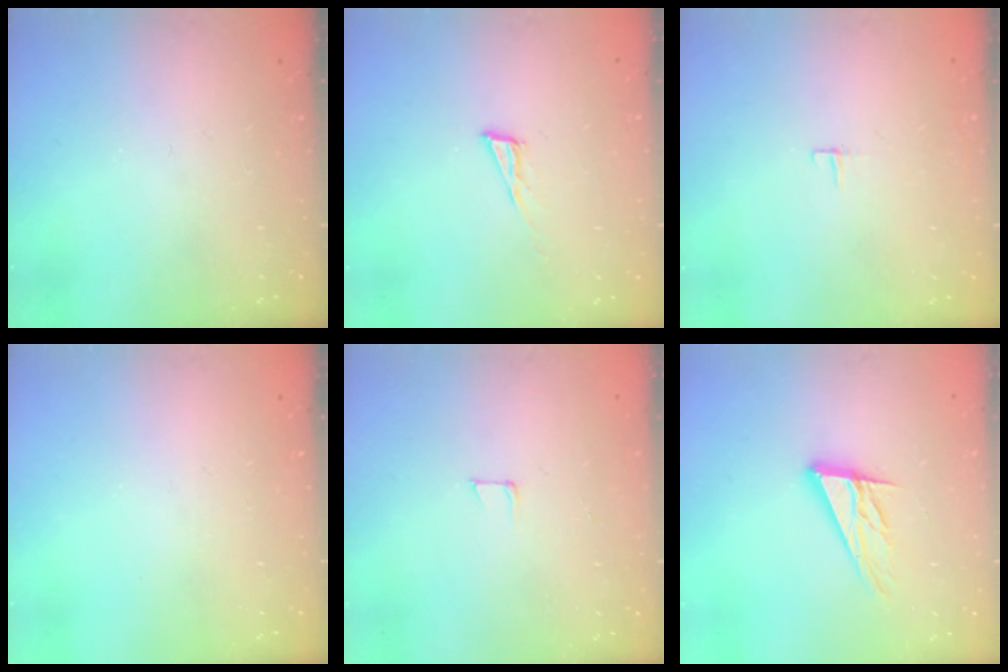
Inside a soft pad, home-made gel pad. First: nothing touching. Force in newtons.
{"total": 5.7, "press": 5.5, "slide": 1.4}
{"total": 3.1, "press": 3.1, "slide": 0.2}
{"total": 0.0}
{"total": 4.4, "press": 4.4, "slide": 0.3}
{"total": 12.4, "press": 12.2, "slide": 2.2}